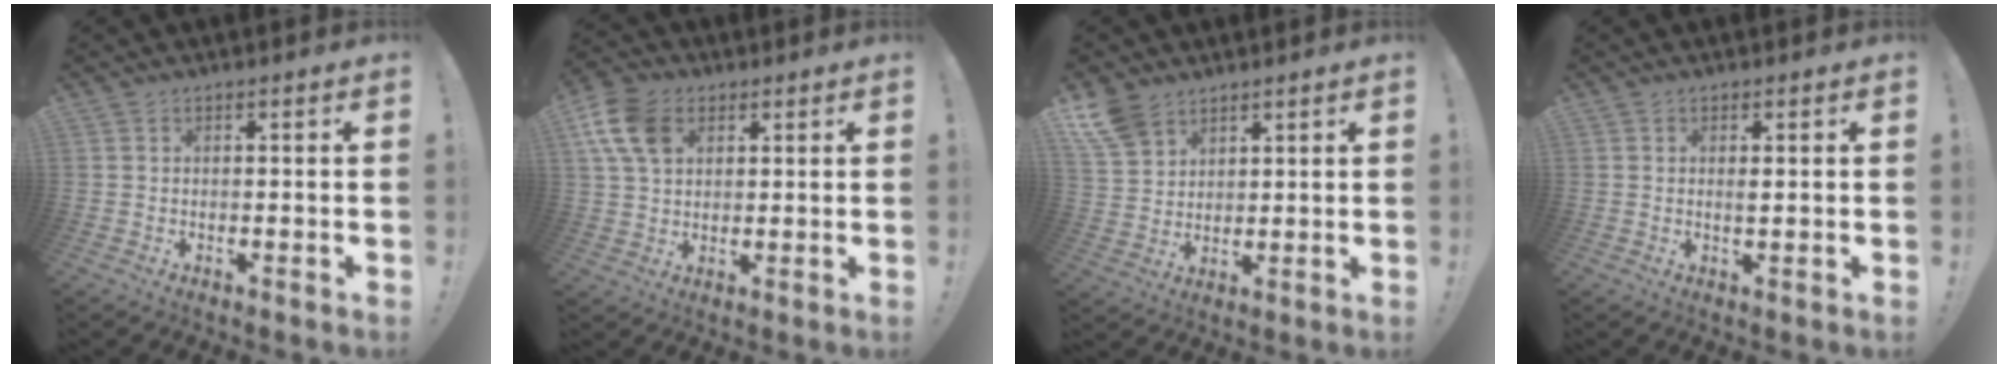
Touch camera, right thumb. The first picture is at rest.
{"total": 12.5, "force": [4.7, 8.9, 7.3], "torque": [-0.131, -0.008, 0.094]}
{"total": 8.8, "force": [6.3, 5.3, 3.1], "torque": [-0.058, -0.035, 0.128]}
{"total": 1.2, "force": [0.4, 0.1, 1.1], "torque": [-0.008, -0.008, 0.004]}